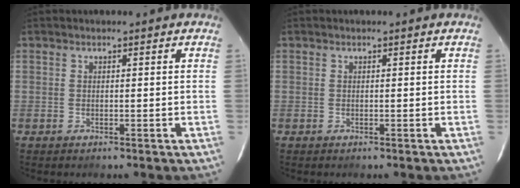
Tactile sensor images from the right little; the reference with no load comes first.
{"total": 0.0}